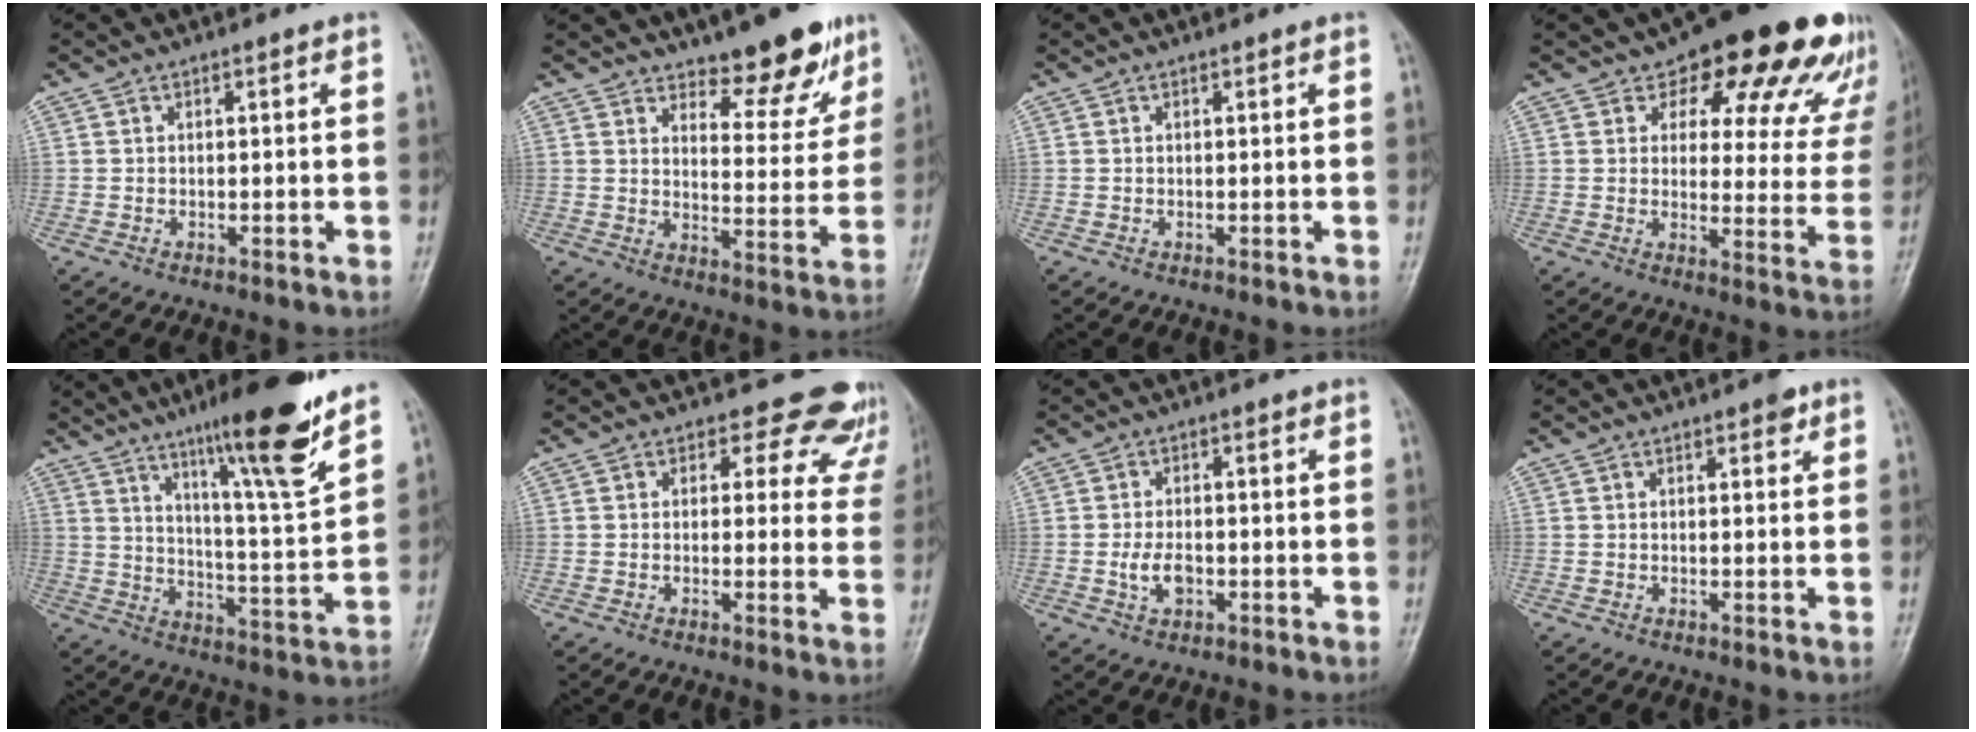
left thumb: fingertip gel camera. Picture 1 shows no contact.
{"total": 10.9, "force": [8.2, 4.1, 6.0], "torque": [-0.043, -0.061, 0.123]}
{"total": 0.0}
{"total": 22.4, "force": [15.3, 10.1, 12.8], "torque": [-0.116, -0.062, 0.179]}
{"total": 18.0, "force": [12.2, 1.6, 13.1], "torque": [-0.181, -0.073, 0.191]}
{"total": 10.2, "force": [8.5, 5.5, 1.4], "torque": [0.047, -0.042, 0.064]}
{"total": 4.1, "force": [-1.1, 2.5, 3.1], "torque": [-0.057, 0.003, -0.019]}
{"total": 1.9, "force": [1.1, 0.9, 1.3], "torque": [-0.010, -0.003, 0.011]}